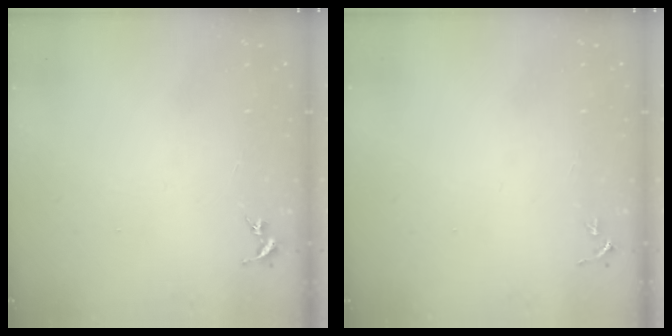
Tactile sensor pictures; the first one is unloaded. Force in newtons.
{"total": 3.3, "press": 3.2, "slide": 0.4}